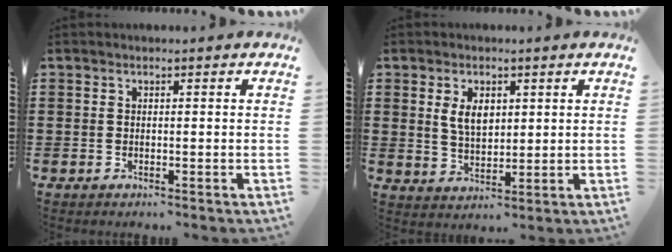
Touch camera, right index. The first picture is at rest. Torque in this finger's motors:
{"motor_torque": [0.35, 0.34, 0.19, 0.04]}